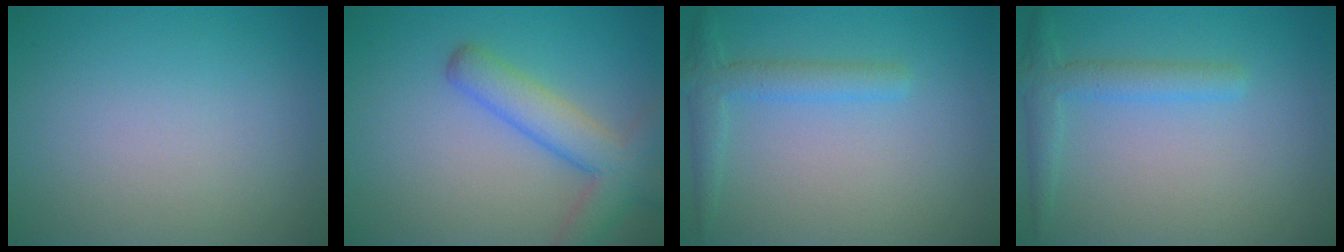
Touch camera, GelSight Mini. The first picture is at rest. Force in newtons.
{"total": 5.0, "press": 5.0, "slide": 0.2}
{"total": 1.7, "press": 1.7, "slide": 0.1}
{"total": 1.7, "press": 1.7, "slide": 0.1}